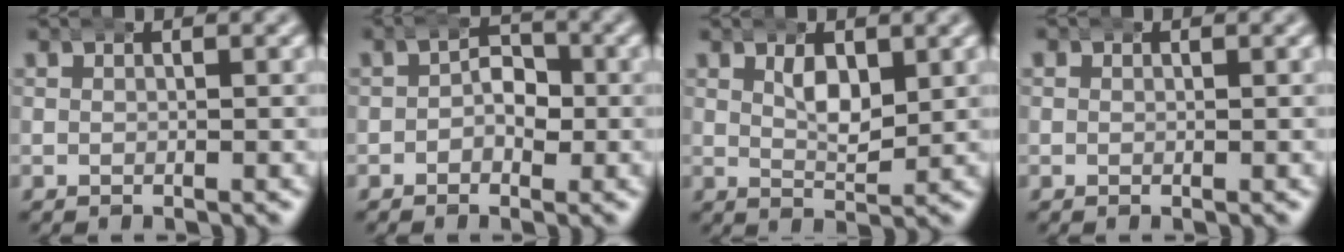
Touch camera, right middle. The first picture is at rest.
{"total": 2.6, "force": [-0.2, 2.1, 1.6], "torque": [-0.014, 0.001, -0.011]}
{"total": 2.4, "force": [1.1, 1.0, 1.9], "torque": [-0.030, -0.013, 0.021]}
{"total": 0.7, "force": [0.1, 0.7, 0.1], "torque": [-0.003, -0.002, 0.000]}